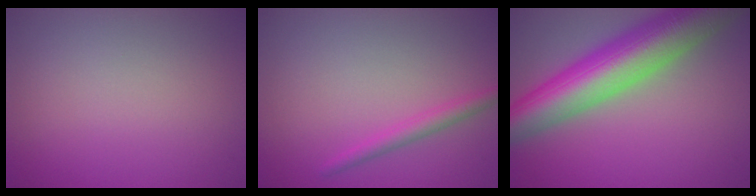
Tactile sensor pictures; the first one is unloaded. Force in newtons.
{"total": 1.8, "press": 1.8, "slide": 0.1}
{"total": 11.5, "press": 11.5, "slide": 0.5}